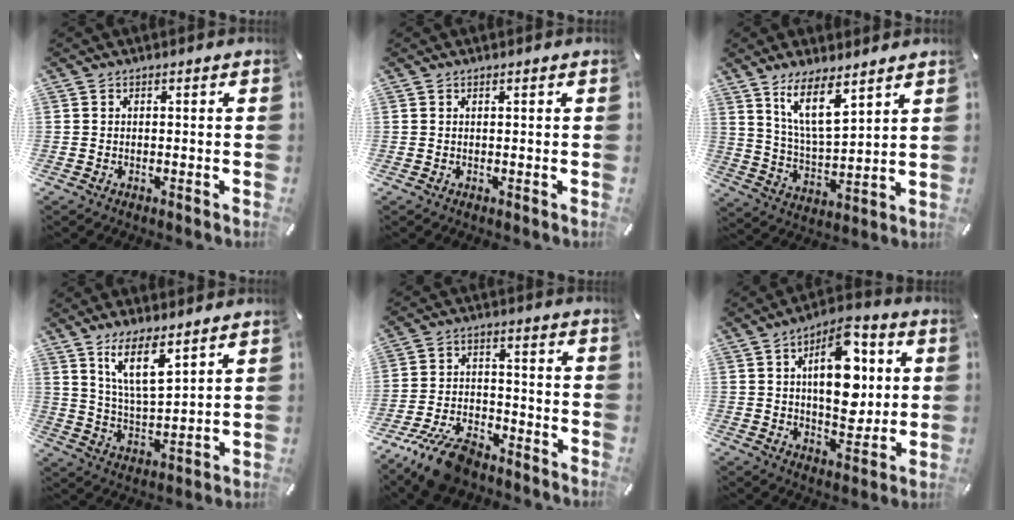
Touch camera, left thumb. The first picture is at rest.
{"total": 0.0}
{"total": 11.3, "force": [7.9, 3.7, 7.2], "torque": [-0.160, -0.031, 0.143]}
{"total": 10.8, "force": [7.5, 3.6, 6.9], "torque": [-0.146, -0.024, 0.137]}
{"total": 12.3, "force": [-9.1, 5.1, 6.5], "torque": [-0.124, 0.052, -0.168]}
{"total": 16.6, "force": [3.9, 9.2, 13.3], "torque": [-0.196, -0.009, 0.064]}